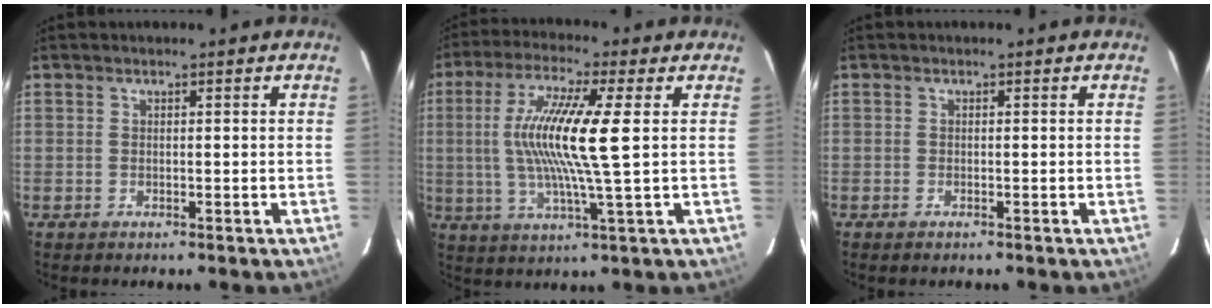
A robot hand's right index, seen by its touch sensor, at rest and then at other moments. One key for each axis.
{"total": 13.6, "fx": 1.4, "fy": 0.1, "fz": 13.5, "tx": -0.255, "ty": -0.004, "tz": 0.026}
{"total": 0.6, "fx": -0.5, "fy": 0.2, "fz": 0.3, "tx": -0.007, "ty": -0.002, "tz": -0.011}